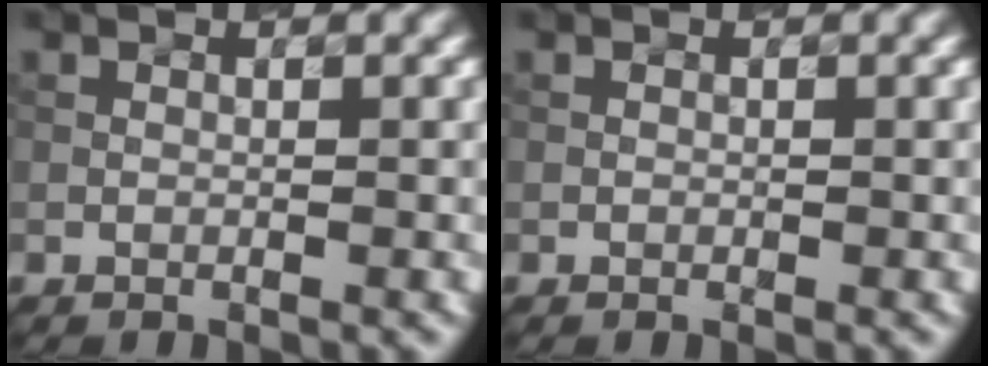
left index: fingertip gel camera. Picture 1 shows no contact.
{"total": 0.0}